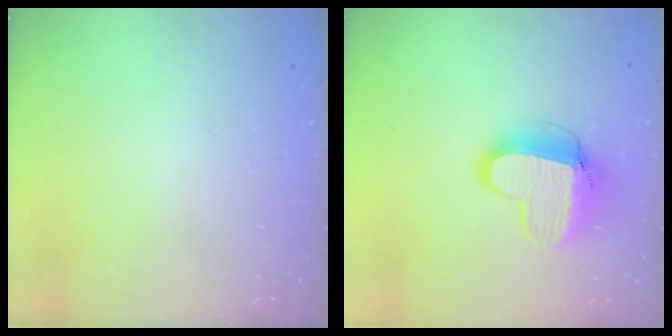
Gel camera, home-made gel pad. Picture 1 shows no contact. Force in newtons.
{"total": 12.8, "press": 12.8, "slide": 1.3}